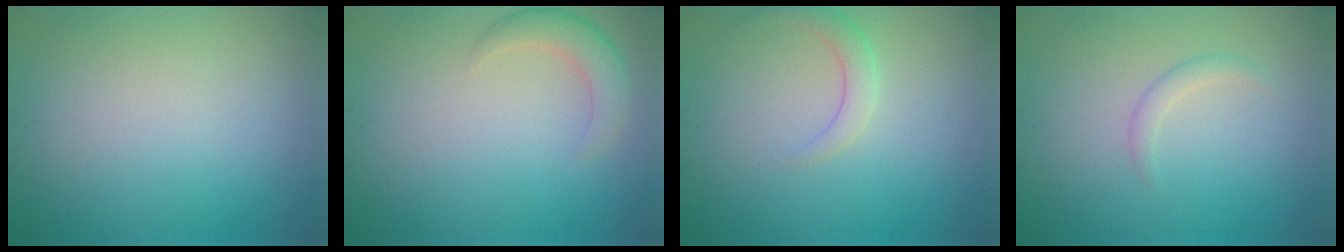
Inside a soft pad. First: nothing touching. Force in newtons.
{"total": 2.8, "press": 2.8, "slide": 0.2}
{"total": 1.8, "press": 1.8, "slide": 0.1}
{"total": 1.2, "press": 1.2, "slide": 0.1}